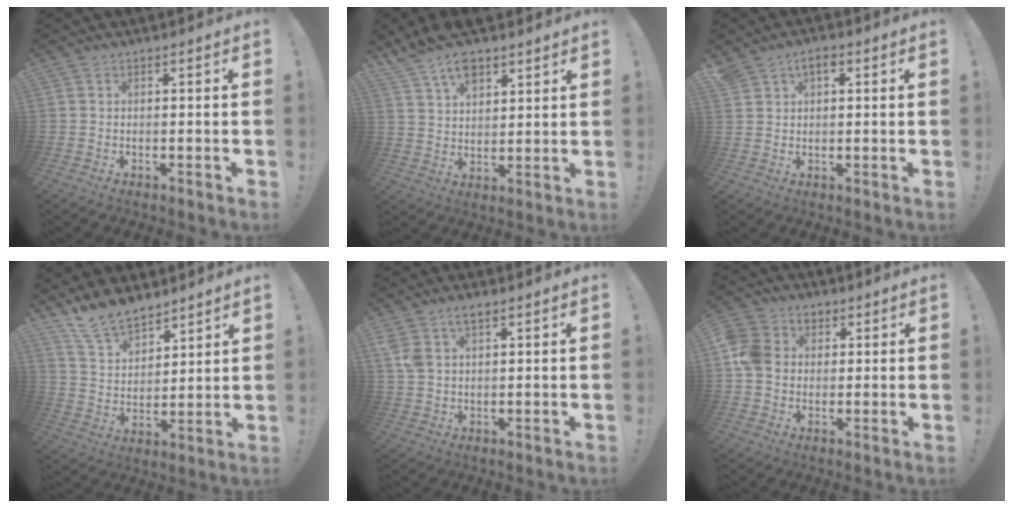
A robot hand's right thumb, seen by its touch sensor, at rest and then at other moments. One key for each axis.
{"total": 10.1, "fx": 7.1, "fy": 5.2, "fz": 4.9, "tx": -0.094, "ty": -0.033, "tz": 0.135}
{"total": 4.4, "fx": 2.3, "fy": 2.6, "fz": 2.7, "tx": -0.052, "ty": -0.001, "tz": 0.042}
{"total": 12.5, "fx": 10.9, "fy": 5.1, "fz": 3.5, "tx": -0.078, "ty": -0.079, "tz": 0.210}
{"total": 5.4, "fx": 3.0, "fy": 2.9, "fz": 3.3, "tx": -0.054, "ty": -0.009, "tz": 0.056}
{"total": 10.1, "fx": 1.5, "fy": 8.6, "fz": 5.1, "tx": -0.090, "ty": 0.003, "tz": 0.029}